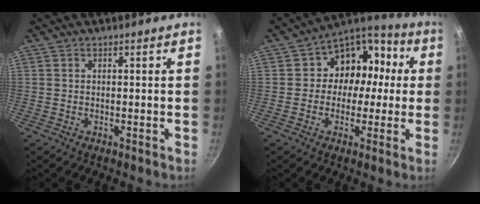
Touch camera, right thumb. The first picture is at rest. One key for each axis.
{"total": 12.7, "fx": 0.3, "fy": 10.8, "fz": 6.7, "tx": -0.044, "ty": 0.039, "tz": -0.012}